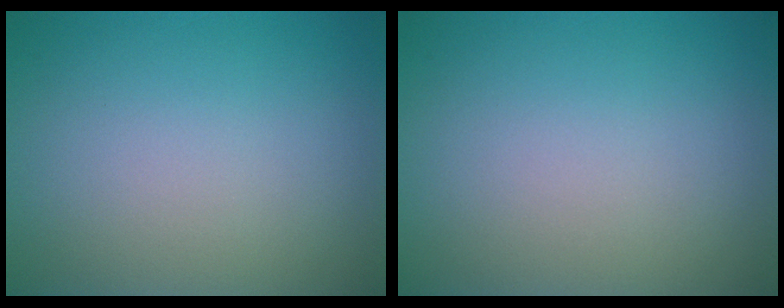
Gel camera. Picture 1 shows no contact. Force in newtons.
{"total": 0.0}